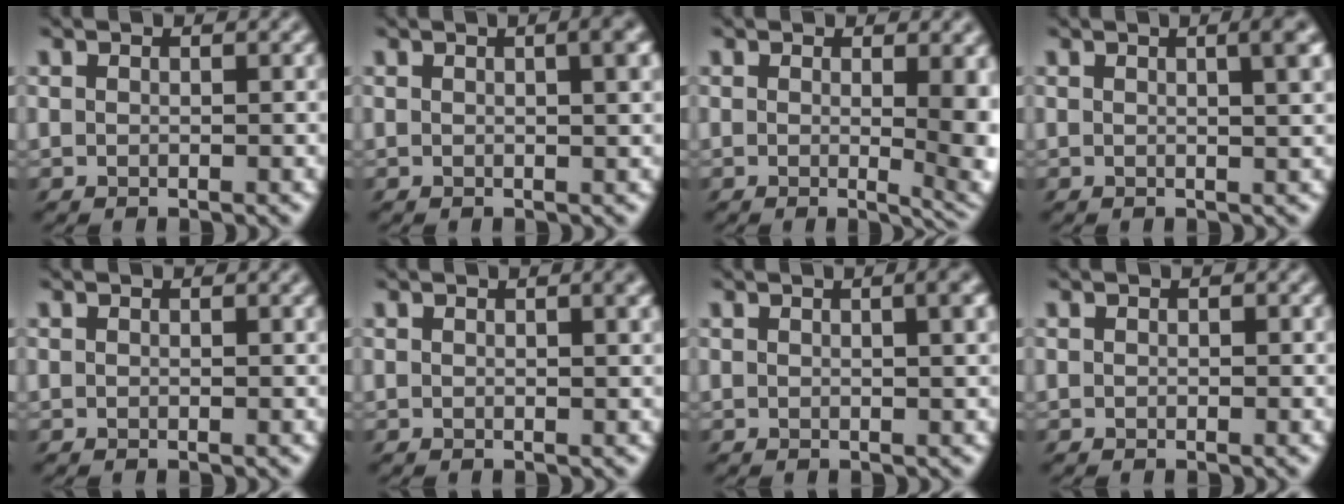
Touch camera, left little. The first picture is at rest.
{"total": 4.5, "force": [1.7, 1.9, 3.7], "torque": [-0.062, 0.011, 0.032]}
{"total": 5.2, "force": [1.1, 2.4, 4.5], "torque": [-0.090, -0.021, 0.035]}
{"total": 4.0, "force": [1.9, 1.2, 3.3], "torque": [-0.047, 0.006, 0.032]}
{"total": 0.6, "force": [0.3, 0.3, 0.5], "torque": [-0.011, 0.001, 0.004]}
{"total": 2.9, "force": [1.3, 1.4, 2.2], "torque": [-0.041, -0.003, 0.027]}
{"total": 4.1, "force": [1.5, 1.8, 3.4], "torque": [-0.054, 0.005, 0.031]}
{"total": 0.8, "force": [-0.1, 0.6, 0.4], "torque": [-0.008, -0.001, -0.001]}